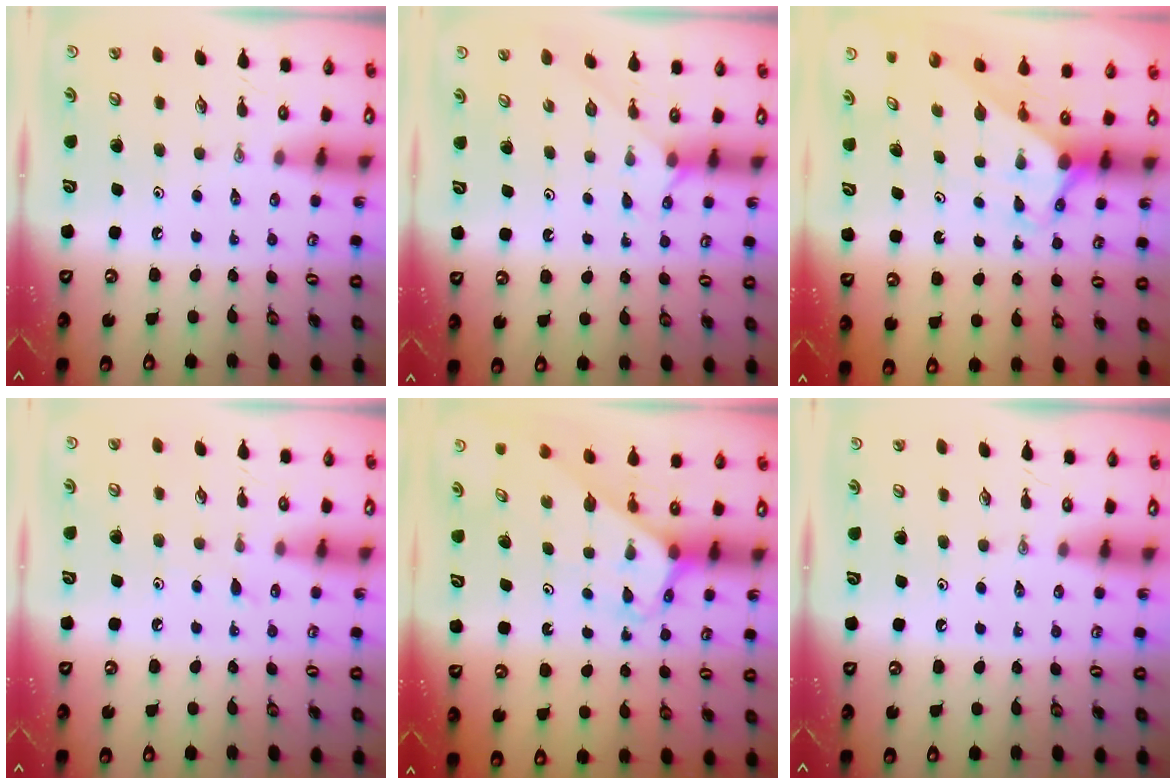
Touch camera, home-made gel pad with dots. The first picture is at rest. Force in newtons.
{"total": 3.2, "press": 3.2, "slide": 0.4}
{"total": 2.8, "press": 2.8, "slide": 0.0}
{"total": 4.4, "press": 4.4, "slide": 0.6}
{"total": 3.0, "press": 3.0, "slide": 0.2}
{"total": 0.0}